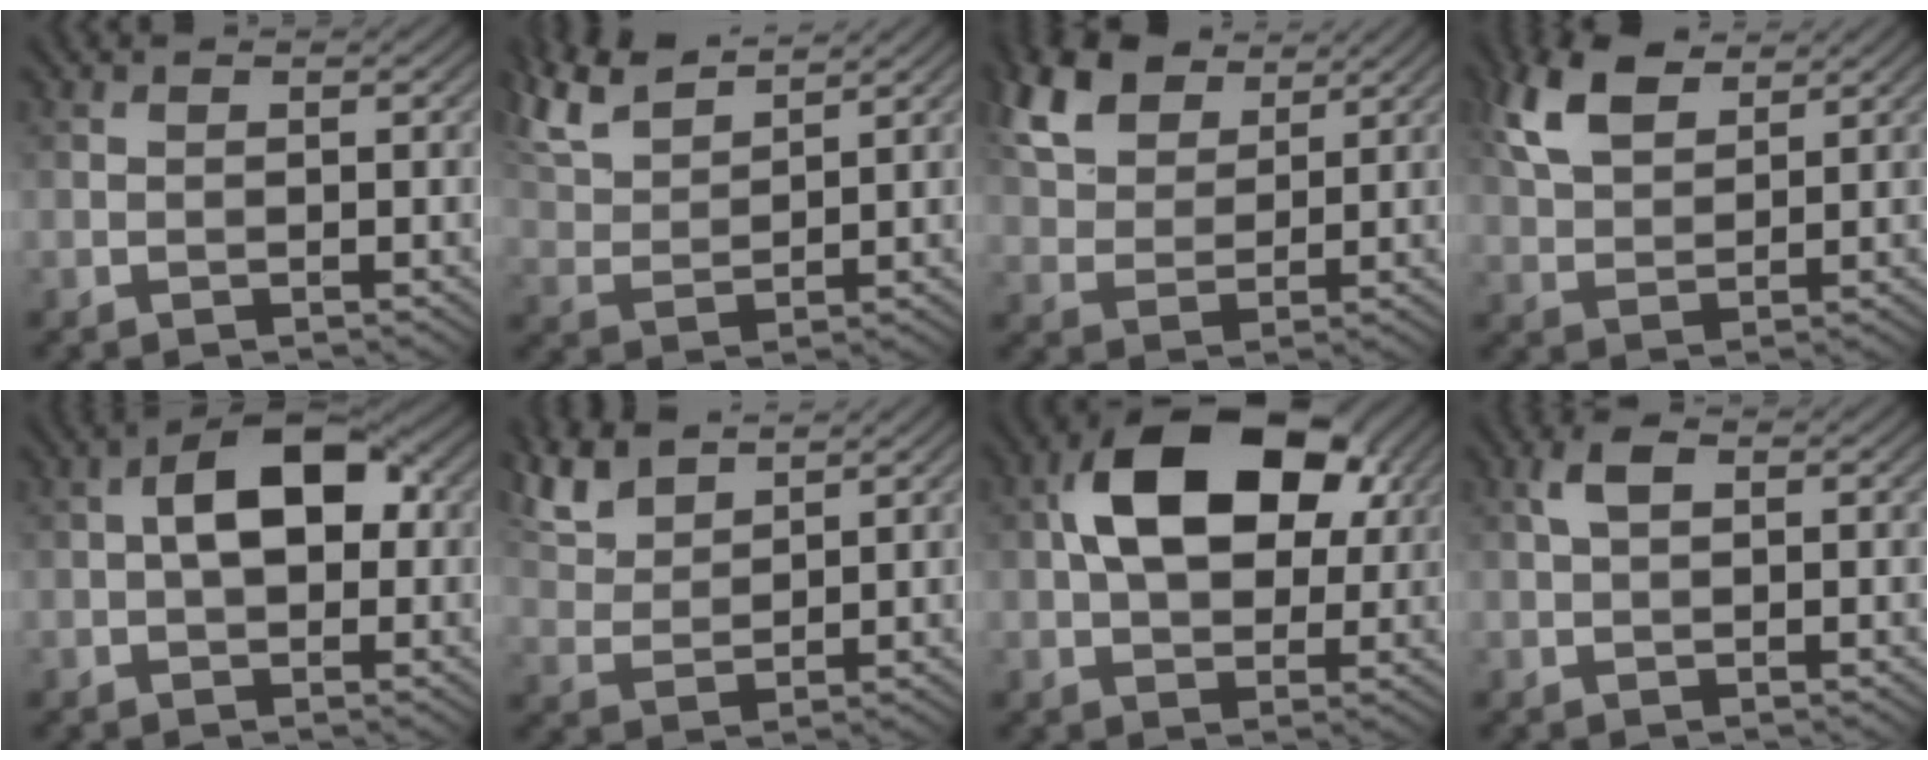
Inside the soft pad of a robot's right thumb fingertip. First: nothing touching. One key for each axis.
{"total": 8.0, "fx": 6.6, "fy": 2.1, "fz": 4.0, "tx": -0.109, "ty": 0.020, "tz": 0.139}
{"total": 9.7, "fx": 5.9, "fy": 5.5, "fz": 5.4, "tx": -0.149, "ty": 0.019, "tz": 0.117}
{"total": 7.9, "fx": 4.6, "fy": 3.9, "fz": 5.1, "tx": -0.130, "ty": 0.013, "tz": 0.094}
{"total": 7.1, "fx": 0.6, "fy": 4.1, "fz": 5.8, "tx": -0.087, "ty": 0.012, "tz": 0.002}
{"total": 6.9, "fx": 5.5, "fy": 2.4, "fz": 3.4, "tx": -0.093, "ty": 0.016, "tz": 0.119}
{"total": 13.6, "fx": 3.5, "fy": 8.4, "fz": 10.2, "tx": -0.185, "ty": 0.017, "tz": 0.053}
{"total": 2.5, "fx": 0.8, "fy": 1.3, "fz": 2.0, "tx": -0.043, "ty": 0.007, "tz": 0.012}